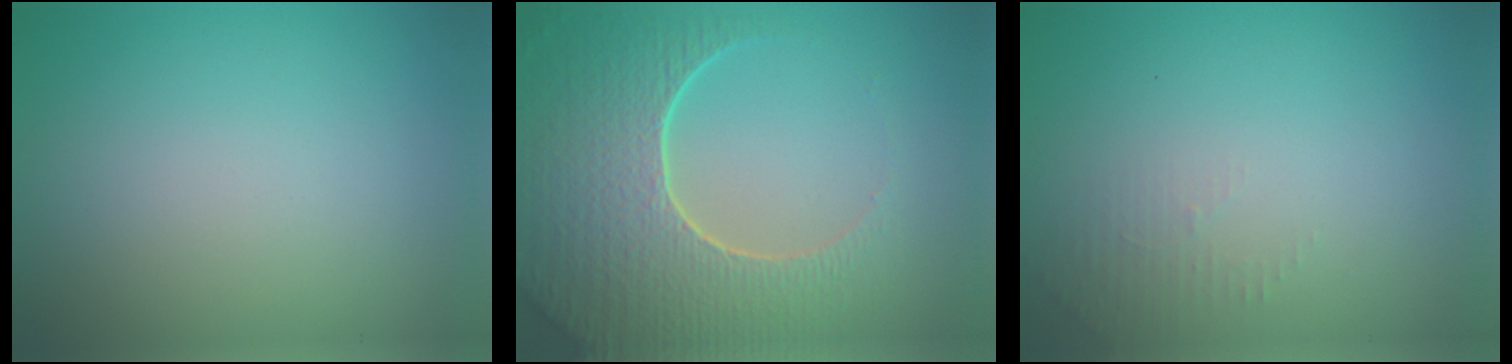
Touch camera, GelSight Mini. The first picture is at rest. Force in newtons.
{"total": 8.4, "press": 6.4, "slide": 5.4}
{"total": 1.3, "press": 1.2, "slide": 0.3}